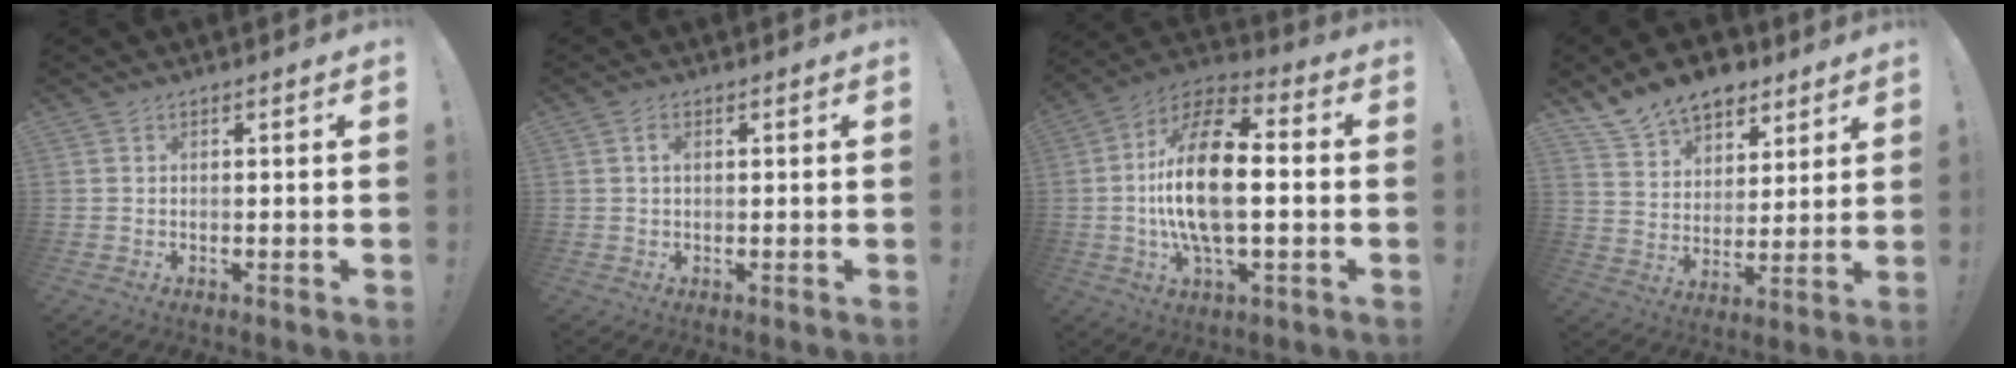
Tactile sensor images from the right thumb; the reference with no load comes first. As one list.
[{"total": 1.5, "force": [0.6, 0.9, 1.1], "torque": [-0.018, 0.001, 0.007]}, {"total": 19.3, "force": [-0.7, 8.4, 17.3], "torque": [-0.330, 0.006, -0.017]}, {"total": 13.2, "force": [10.0, 7.6, 3.9], "torque": [-0.067, -0.072, 0.191]}]